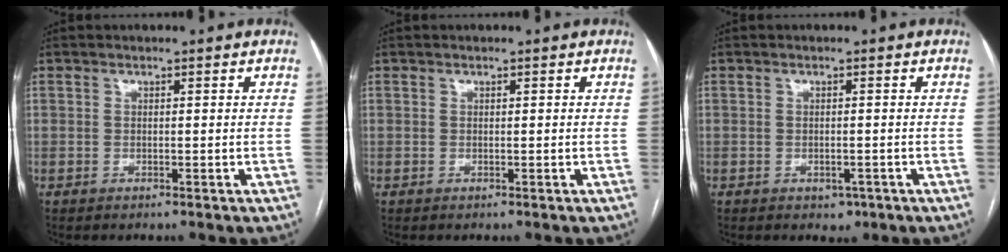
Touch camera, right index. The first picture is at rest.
{"total": 0.0}
{"total": 1.8, "force": [-0.9, 1.2, 0.9], "torque": [-0.007, 0.002, -0.004]}